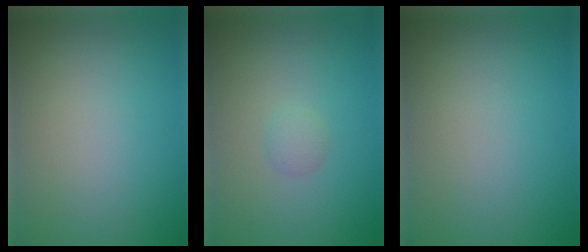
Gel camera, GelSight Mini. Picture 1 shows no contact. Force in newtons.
{"total": 1.0, "press": 1.0, "slide": 0.0}
{"total": 0.0}